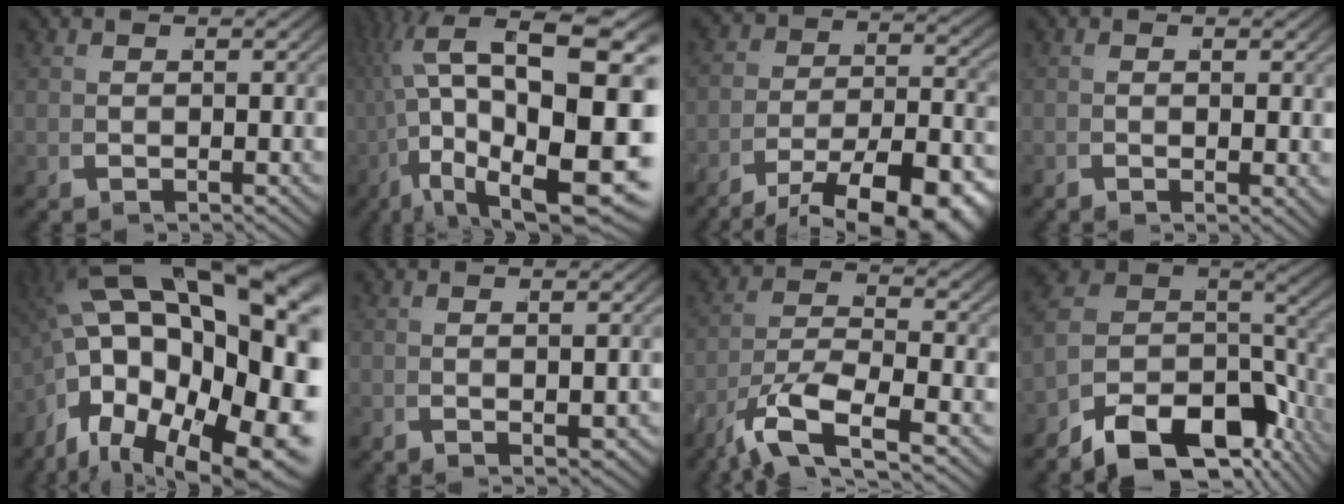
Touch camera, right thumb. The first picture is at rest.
{"total": 19.4, "force": [-1.0, 11.2, 15.8], "torque": [-0.282, -0.086, 0.029]}
{"total": 8.9, "force": [-5.1, 4.4, 5.8], "torque": [-0.050, -0.022, -0.077]}
{"total": 1.0, "force": [-0.3, 0.3, 1.0], "torque": [-0.012, 0.001, -0.010]}
{"total": 23.5, "force": [-0.9, 14.8, 18.3], "torque": [-0.326, -0.071, 0.018]}
{"total": 1.4, "force": [-0.4, 0.6, 1.2], "torque": [-0.019, 0.006, -0.007]}
{"total": 7.4, "force": [-2.9, 3.8, 5.6], "torque": [-0.118, -0.023, -0.046]}
{"total": 12.7, "force": [-2.9, 7.6, 9.7], "torque": [-0.175, -0.023, -0.035]}